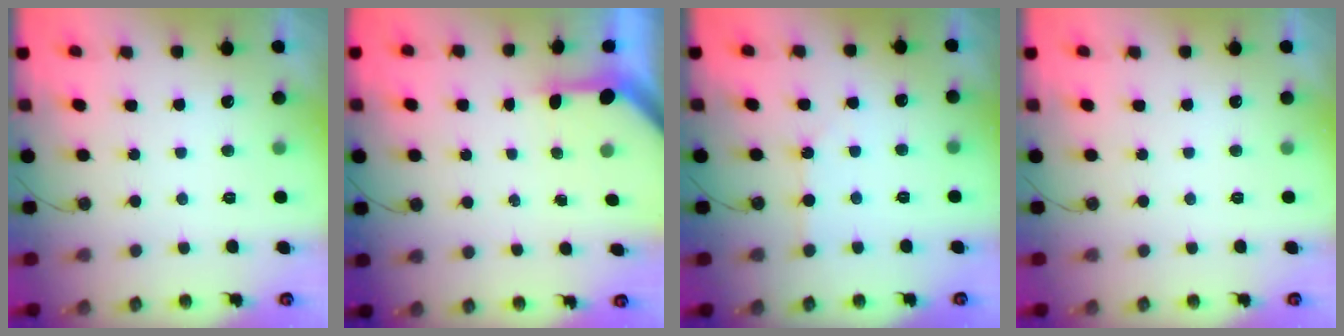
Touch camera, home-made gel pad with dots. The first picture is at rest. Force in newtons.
{"total": 3.4, "press": 3.4, "slide": 0.3}
{"total": 2.7, "press": 2.7, "slide": 0.3}
{"total": 0.0}